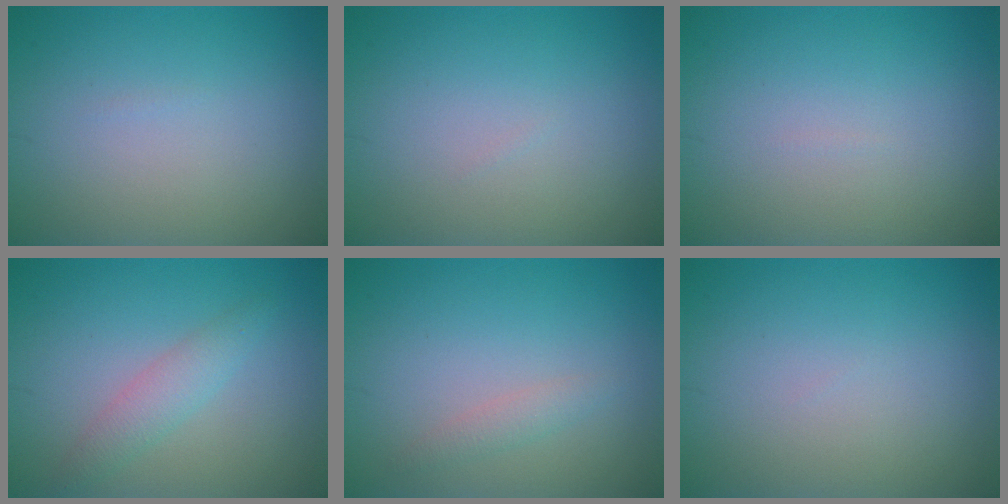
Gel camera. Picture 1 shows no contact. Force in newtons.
{"total": 0.0}
{"total": 0.0}
{"total": 2.2, "press": 2.2, "slide": 0.2}
{"total": 1.2, "press": 1.2, "slide": 0.1}
{"total": 0.0}